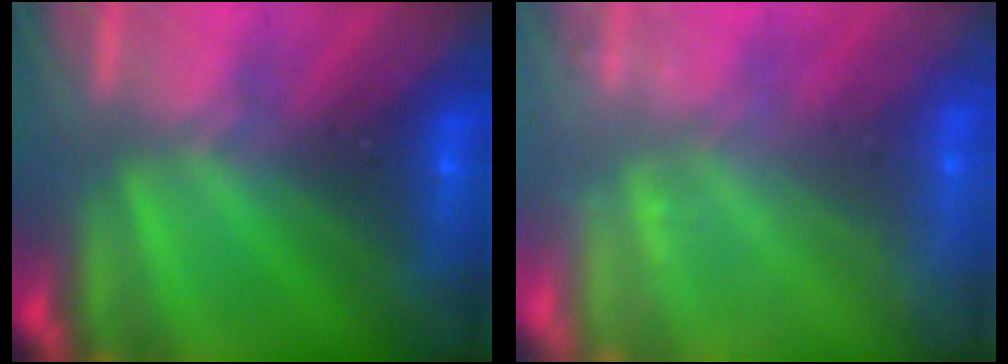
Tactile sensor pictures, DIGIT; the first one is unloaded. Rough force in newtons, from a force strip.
{"total": 2.3}